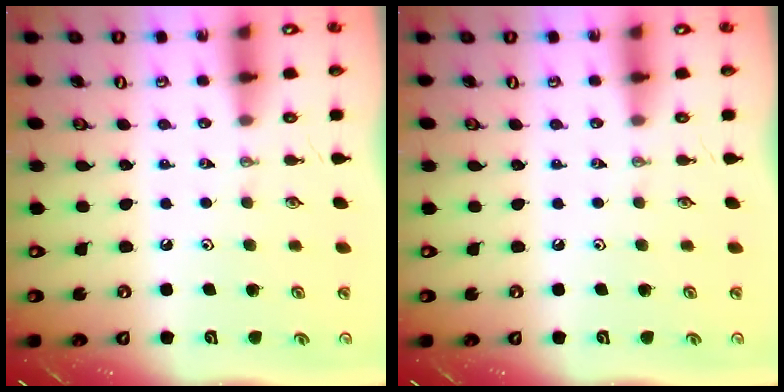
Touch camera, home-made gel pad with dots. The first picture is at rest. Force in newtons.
{"total": 0.0}